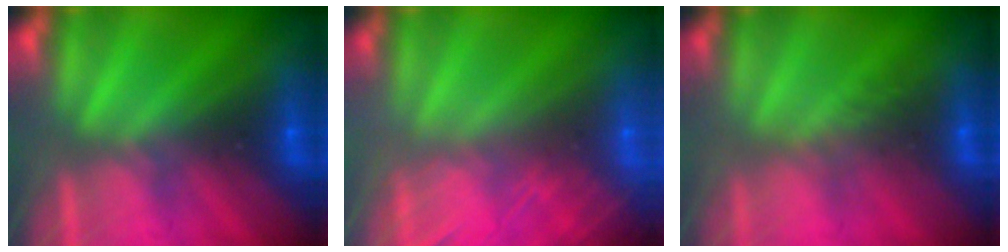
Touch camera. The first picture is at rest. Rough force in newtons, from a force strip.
{"total": 8.3}
{"total": 1.2}